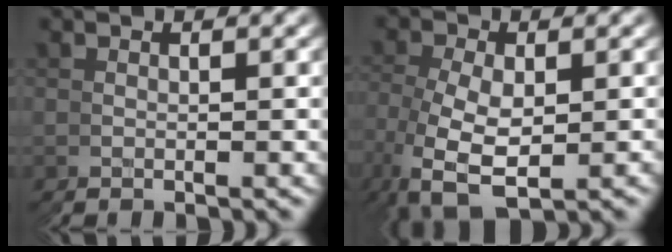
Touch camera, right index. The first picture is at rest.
{"total": 5.0, "force": [-1.8, 3.5, 3.1], "torque": [-0.102, -0.027, -0.016]}